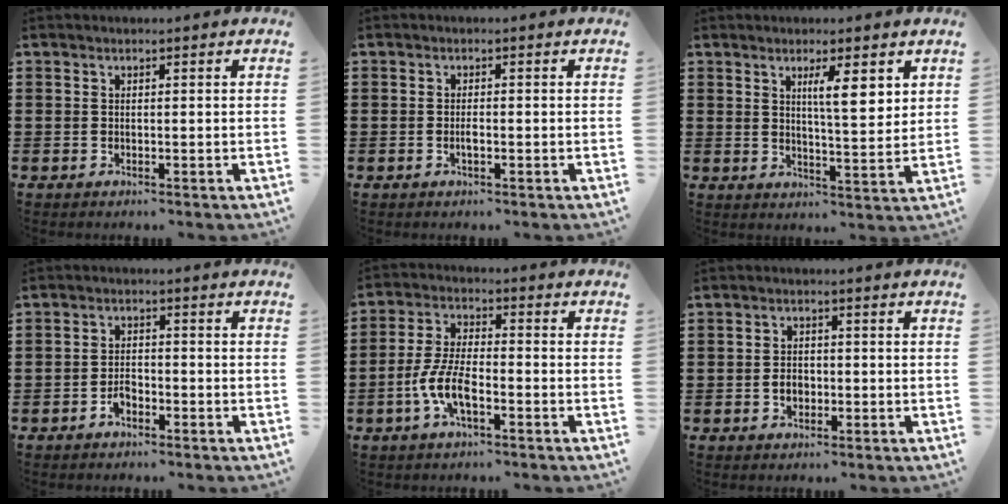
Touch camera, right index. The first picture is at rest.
{"total": 1.2, "force": [-0.4, 0.4, 1.1], "torque": [-0.023, -0.001, -0.006]}
{"total": 5.8, "force": [2.7, 1.1, 5.0], "torque": [-0.088, -0.008, 0.040]}
{"total": 2.2, "force": [-1.6, 1.2, 1.1], "torque": [-0.024, 0.006, -0.032]}
{"total": 7.1, "force": [-3.0, 2.4, 6.0], "torque": [-0.149, -0.012, -0.063]}
{"total": 2.4, "force": [-0.6, 1.6, 1.6], "torque": [-0.033, 0.002, -0.012]}